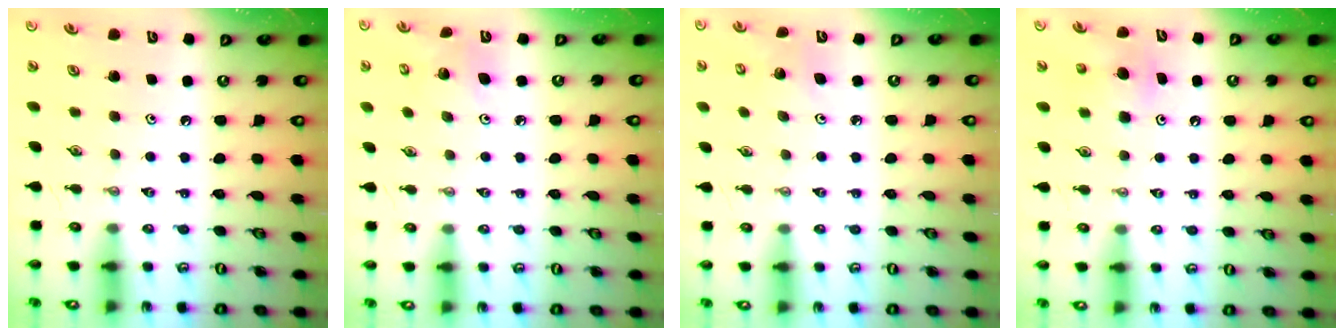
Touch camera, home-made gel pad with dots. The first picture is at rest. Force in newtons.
{"total": 5.9, "press": 5.6, "slide": 1.6}
{"total": 3.6, "press": 3.3, "slide": 1.5}
{"total": 5.2, "press": 5.2, "slide": 0.4}